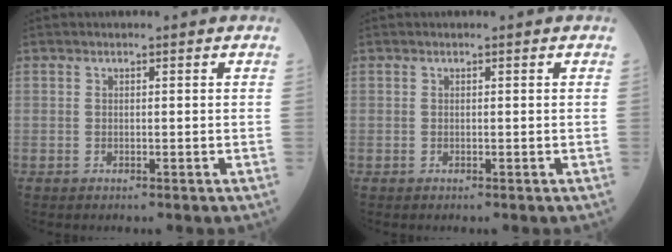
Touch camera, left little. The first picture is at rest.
{"total": 0.0}